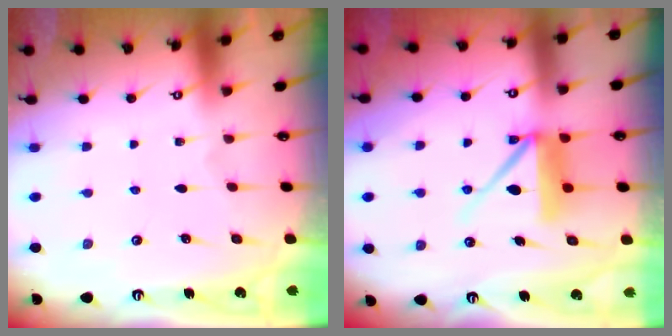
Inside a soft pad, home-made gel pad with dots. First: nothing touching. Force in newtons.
{"total": 9.6, "press": 9.5, "slide": 1.0}